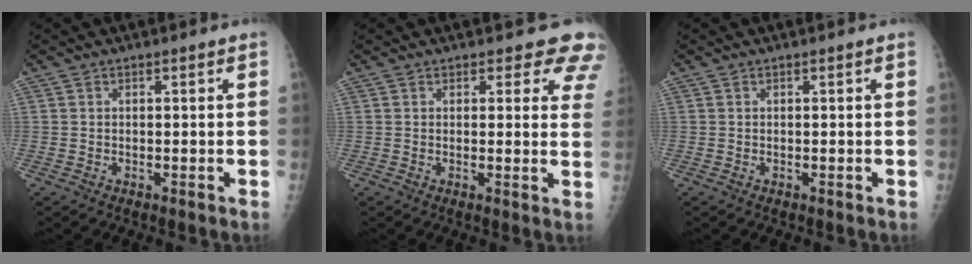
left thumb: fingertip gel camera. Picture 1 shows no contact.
{"total": 7.4, "force": [6.3, 3.4, 2.0], "torque": [0.031, -0.026, 0.043]}
{"total": 0.0}